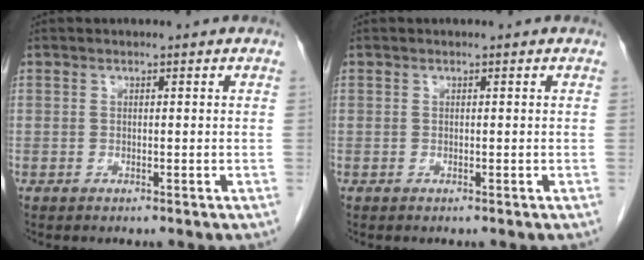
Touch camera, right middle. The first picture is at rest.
{"total": 0.0}